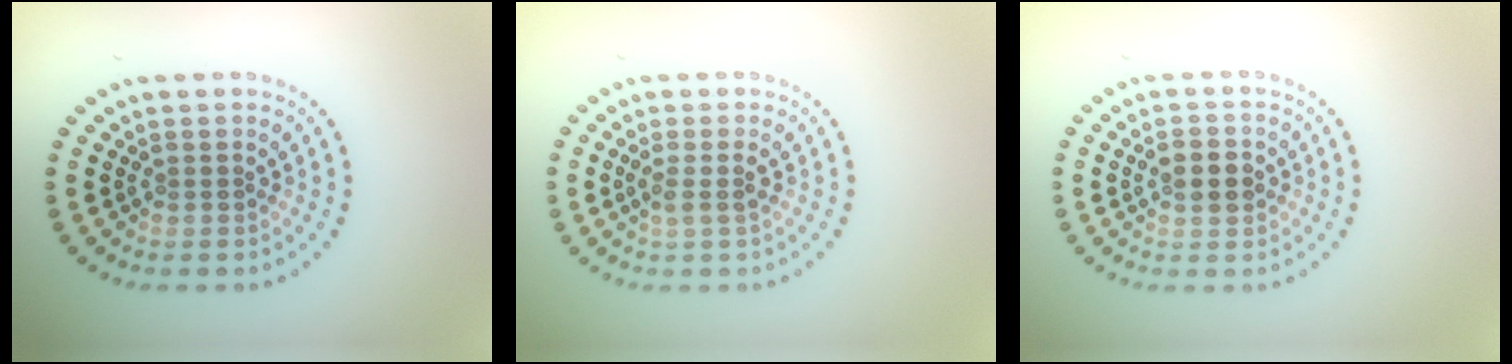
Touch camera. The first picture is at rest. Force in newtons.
{"total": 1.5, "press": 1.2, "slide": 0.8}
{"total": 2.6, "press": 2.6, "slide": 0.1}